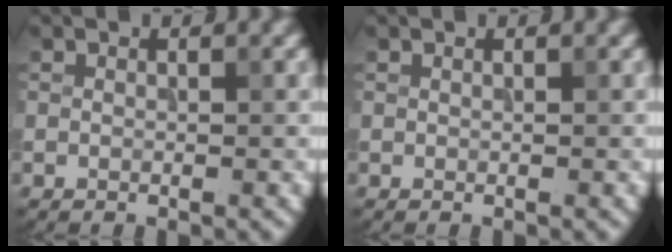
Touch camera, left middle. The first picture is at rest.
{"total": 0.0}